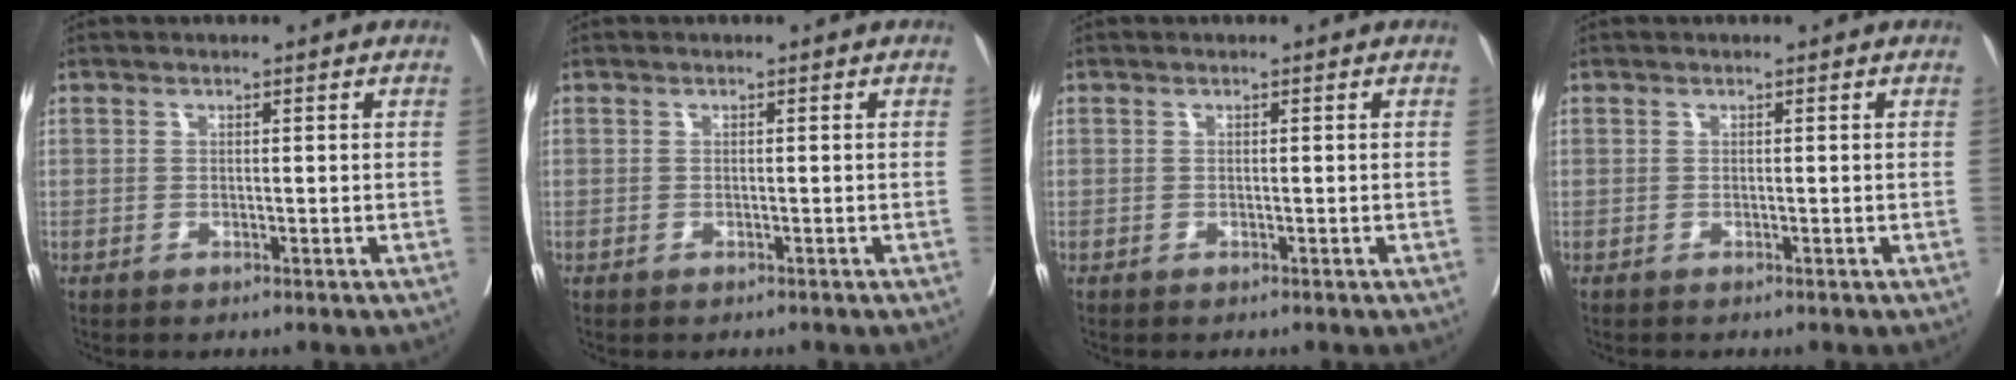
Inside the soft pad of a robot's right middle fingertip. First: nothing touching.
{"total": 0.8, "force": [-0.7, 0.3, 0.2], "torque": [-0.011, -0.002, -0.012]}
{"total": 0.0}
{"total": 0.0}